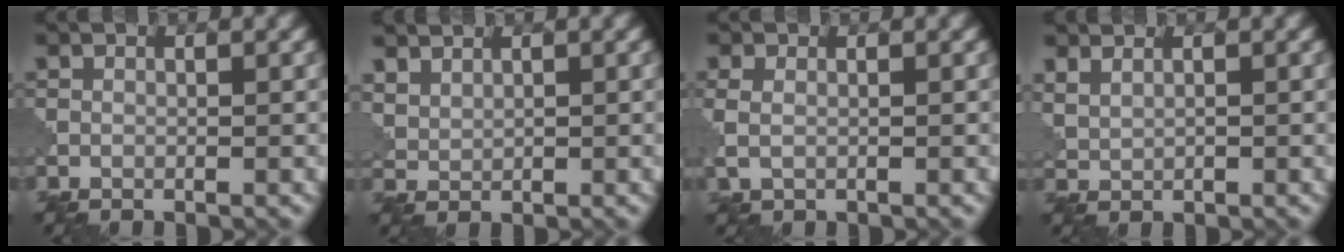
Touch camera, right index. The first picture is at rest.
{"total": 3.3, "force": [2.6, 1.7, 1.1], "torque": [-0.036, -0.001, 0.067]}
{"total": 1.9, "force": [0.2, 1.2, 1.4], "torque": [-0.036, -0.001, 0.005]}
{"total": 2.6, "force": [1.9, 1.4, 1.2], "torque": [-0.035, 0.008, 0.036]}